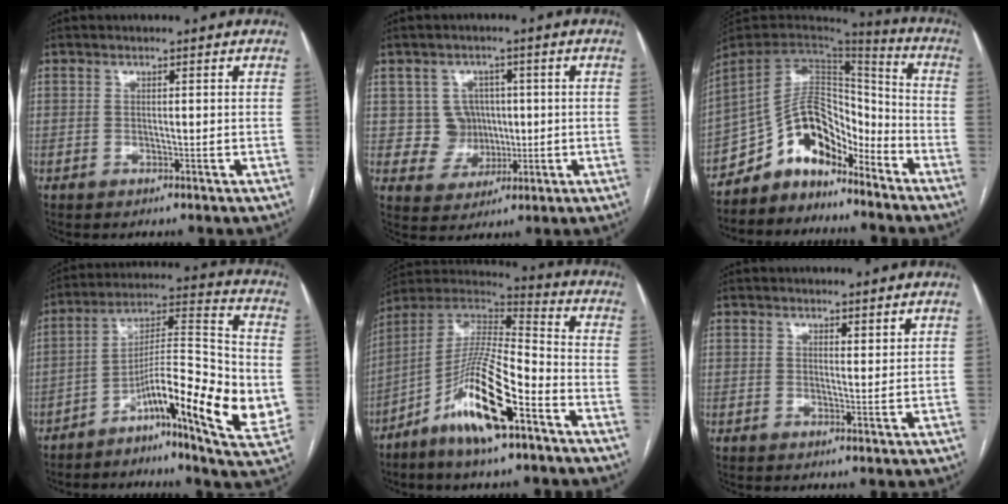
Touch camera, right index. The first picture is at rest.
{"total": 5.6, "force": [0.7, 5.4, 0.9], "torque": [-0.010, 0.018, 0.020]}
{"total": 12.0, "force": [-9.2, 5.8, 5.0], "torque": [-0.084, 0.048, -0.167]}
{"total": 17.2, "force": [-5.3, 2.1, 16.2], "torque": [-0.258, 0.010, -0.088]}
{"total": 15.5, "force": [-7.9, 2.4, 13.1], "torque": [-0.253, -0.008, -0.145]}
{"total": 1.5, "force": [1.3, 0.4, 0.6], "torque": [-0.009, -0.006, 0.020]}